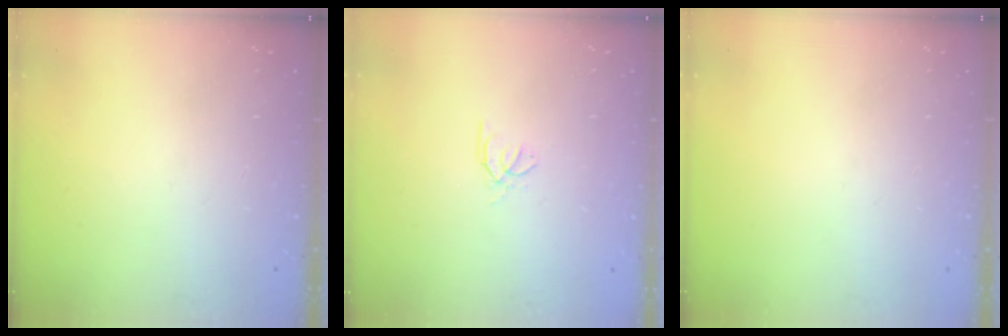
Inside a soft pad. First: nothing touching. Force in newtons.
{"total": 0.6, "press": 0.4, "slide": 0.3}
{"total": 0.0}